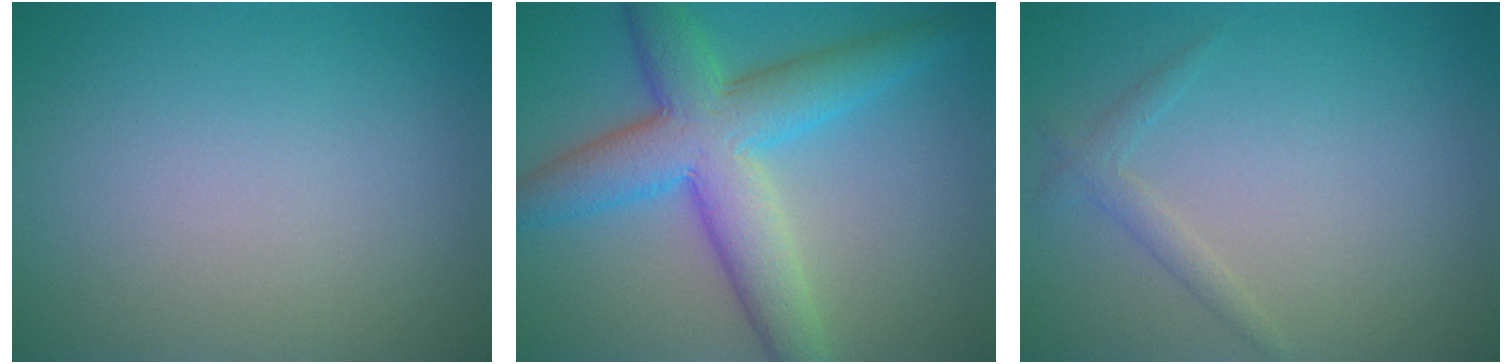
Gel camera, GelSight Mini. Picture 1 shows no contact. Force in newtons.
{"total": 8.2, "press": 8.2, "slide": 0.1}
{"total": 1.3, "press": 1.3, "slide": 0.1}